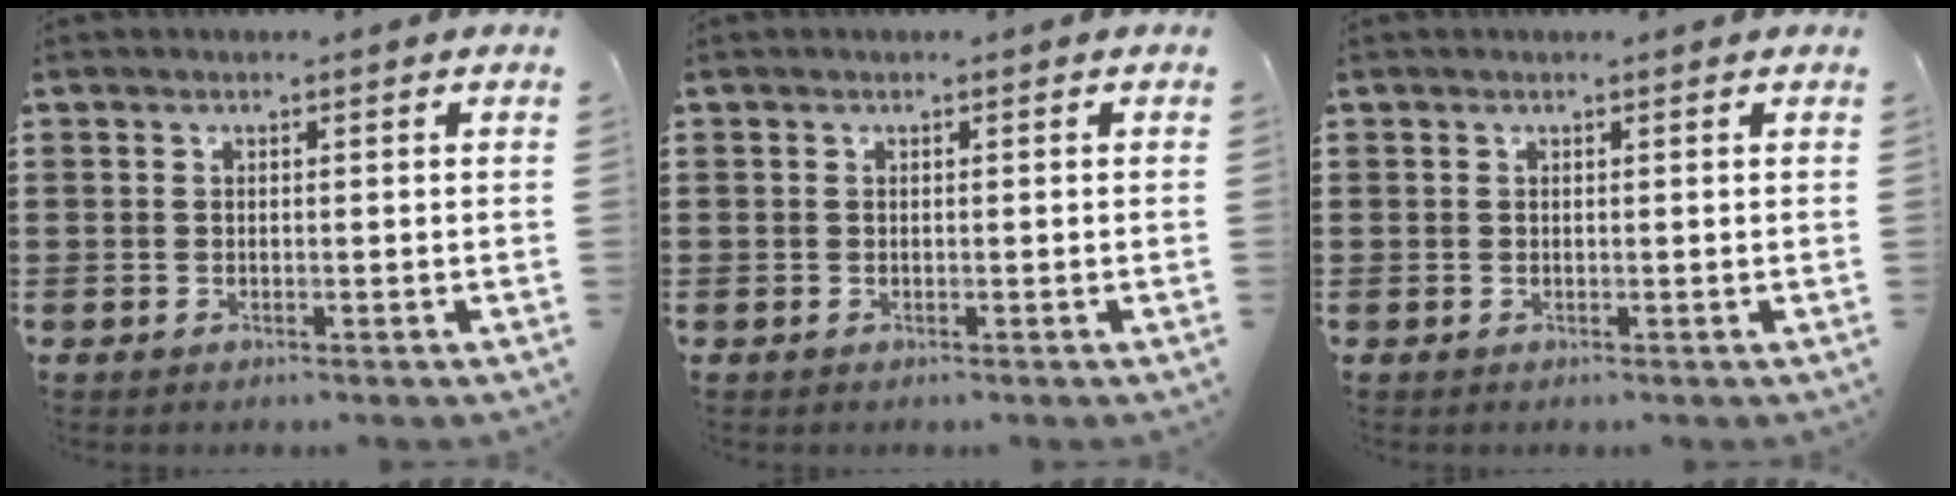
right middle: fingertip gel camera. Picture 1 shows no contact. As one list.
[{"total": 0.0}, {"total": 0.0}]